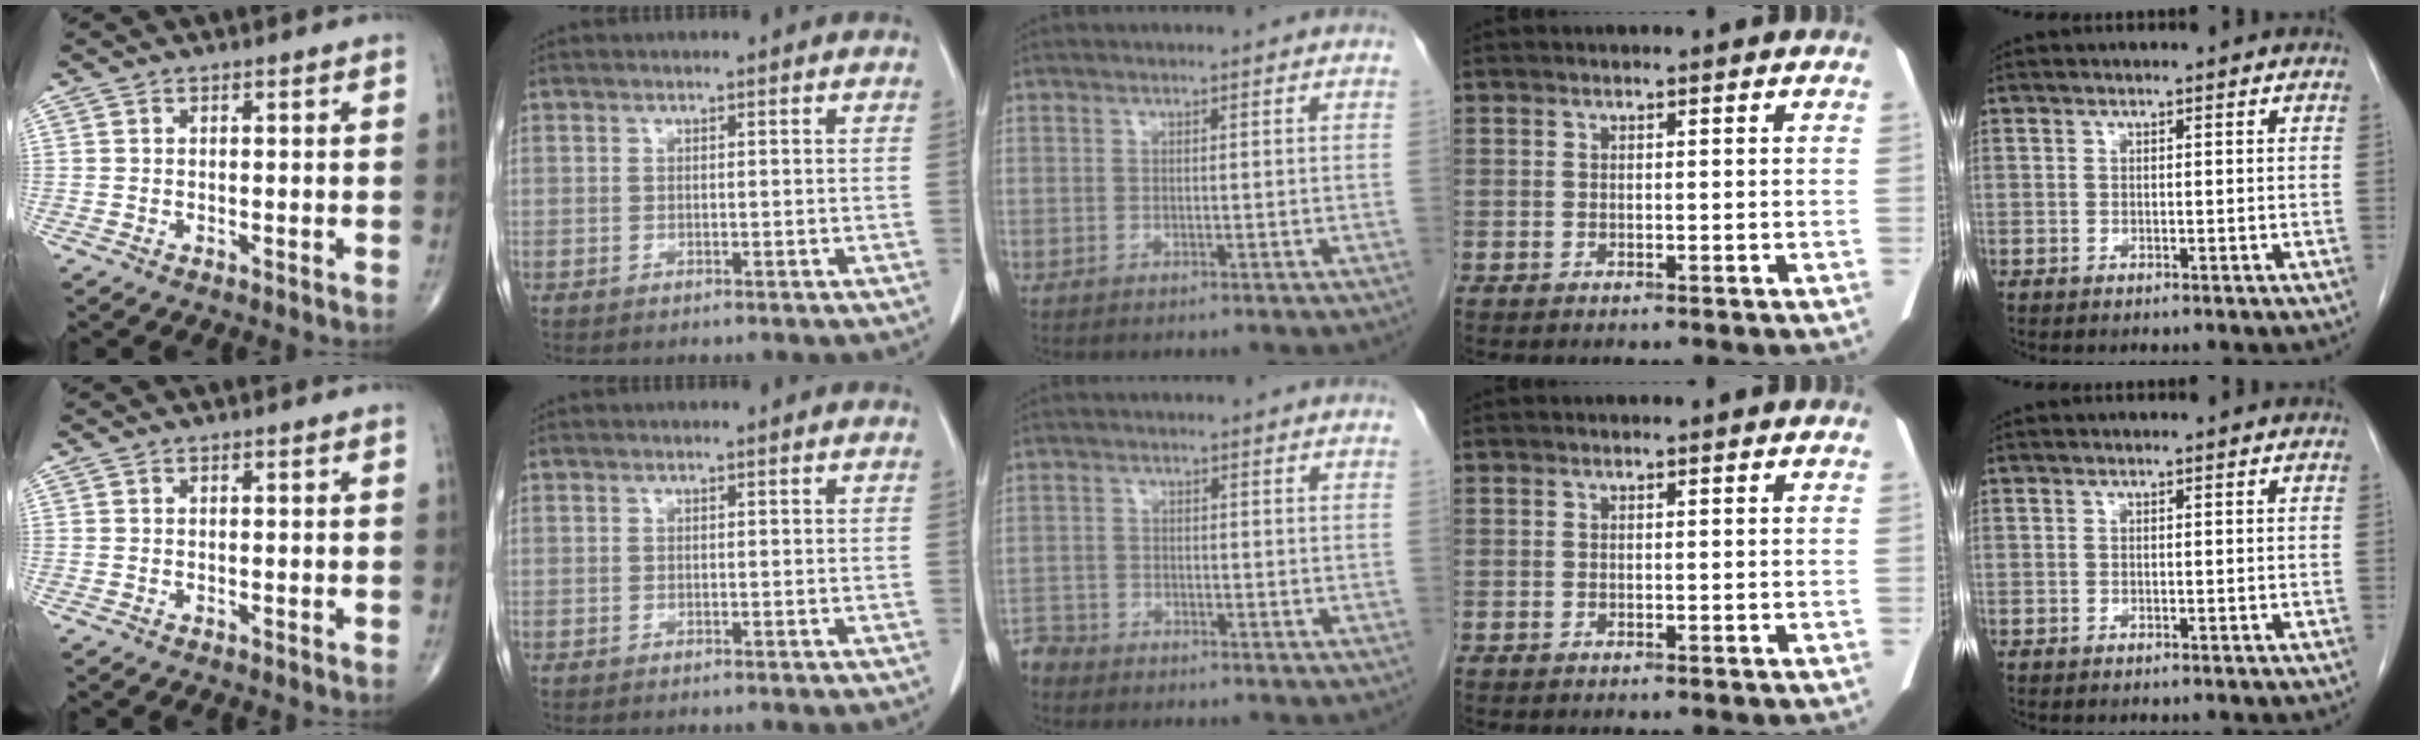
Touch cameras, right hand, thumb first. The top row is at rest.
{"middle": {"total": 3.1, "force": [-2.9, 0.9, -0.4], "torque": [0.009, -0.004, -0.058]}}